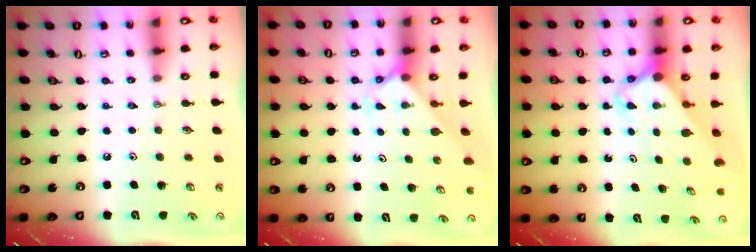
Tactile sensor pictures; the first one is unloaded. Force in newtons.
{"total": 2.2, "press": 2.2, "slide": 0.2}
{"total": 3.1, "press": 3.1, "slide": 0.2}